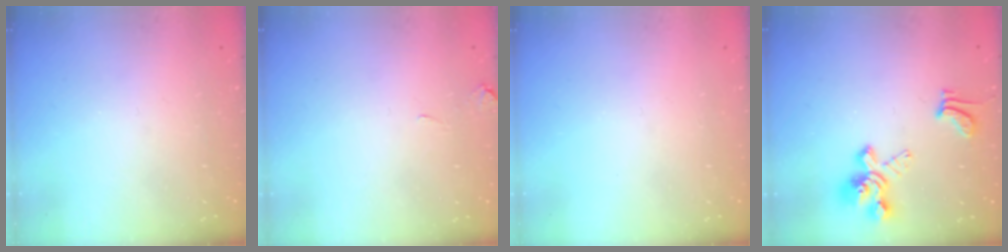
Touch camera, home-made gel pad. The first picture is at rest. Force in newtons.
{"total": 1.1, "press": 1.0, "slide": 0.3}
{"total": 0.0}
{"total": 5.1, "press": 4.8, "slide": 1.8}